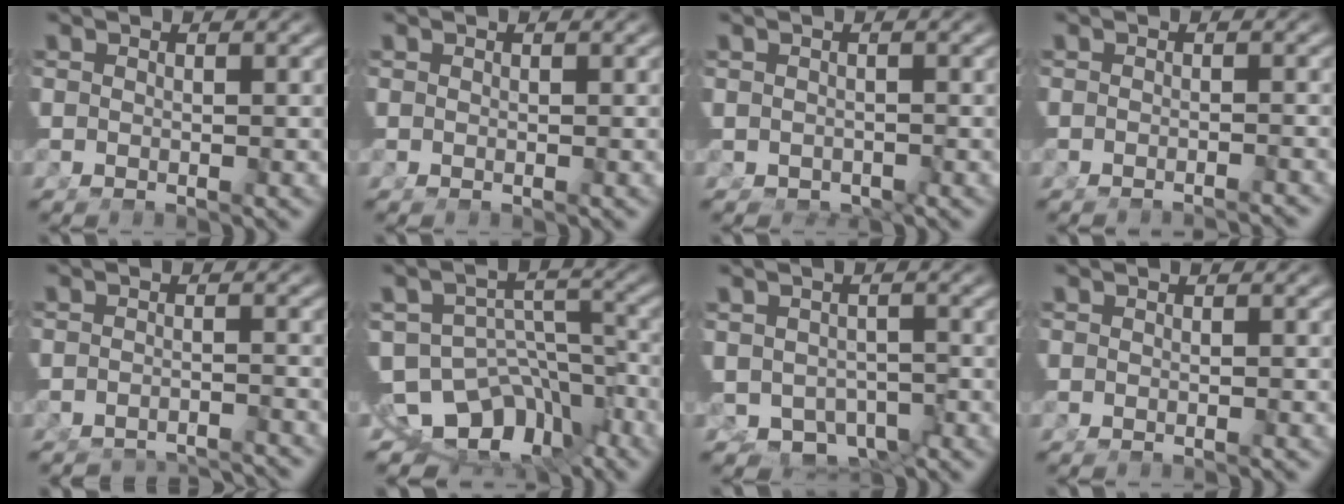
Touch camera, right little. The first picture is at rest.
{"total": 0.0}
{"total": 0.8, "force": [-0.7, 0.3, -0.1], "torque": [0.000, -0.012, -0.002]}
{"total": 1.9, "force": [-1.8, -0.3, 0.3], "torque": [-0.001, -0.001, -0.030]}
{"total": 6.1, "force": [-6.0, 0.8, 0.8], "torque": [-0.001, -0.018, -0.088]}
{"total": 15.9, "force": [-7.0, 12.5, 6.8], "torque": [-0.155, -0.071, -0.103]}
{"total": 6.3, "force": [-2.3, 5.2, 2.6], "torque": [-0.043, -0.037, -0.027]}
{"total": 0.6, "force": [-0.5, -0.3, 0.1], "torque": [0.000, 0.003, -0.009]}